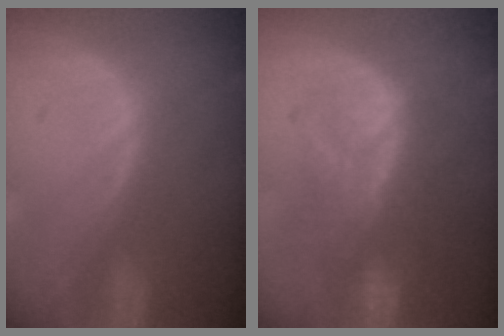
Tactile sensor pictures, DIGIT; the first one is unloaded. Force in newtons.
{"total": 8.7, "press": 8.4, "slide": 2.2}